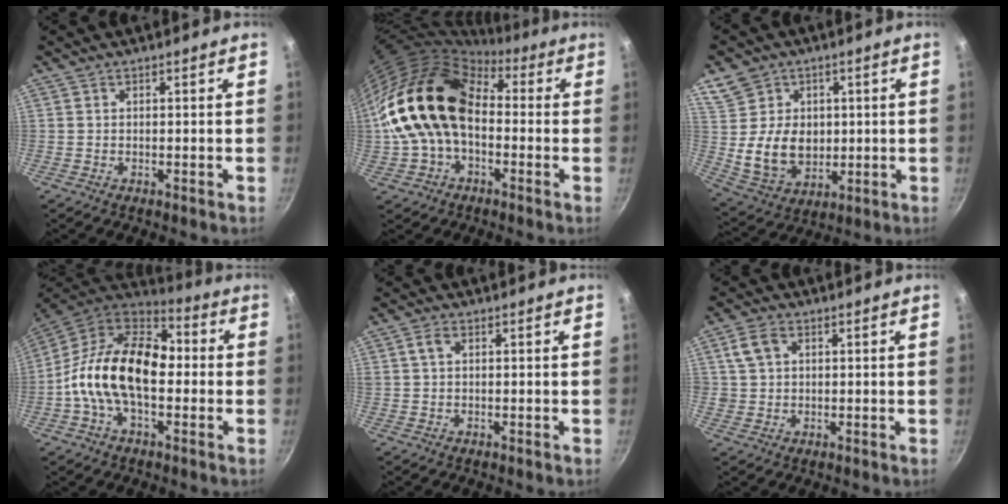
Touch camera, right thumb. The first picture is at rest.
{"total": 19.7, "force": [-0.4, 13.7, 14.2], "torque": [-0.249, 0.050, -0.019]}
{"total": 12.0, "force": [2.1, 10.1, 6.1], "torque": [-0.085, -0.024, 0.053]}
{"total": 19.8, "force": [-1.2, 12.0, 15.7], "torque": [-0.245, 0.038, -0.044]}
{"total": 2.2, "force": [0.7, 1.3, 1.7], "torque": [-0.029, 0.006, 0.015]}
{"total": 4.8, "force": [1.6, 3.6, 2.8], "torque": [-0.041, 0.003, 0.030]}